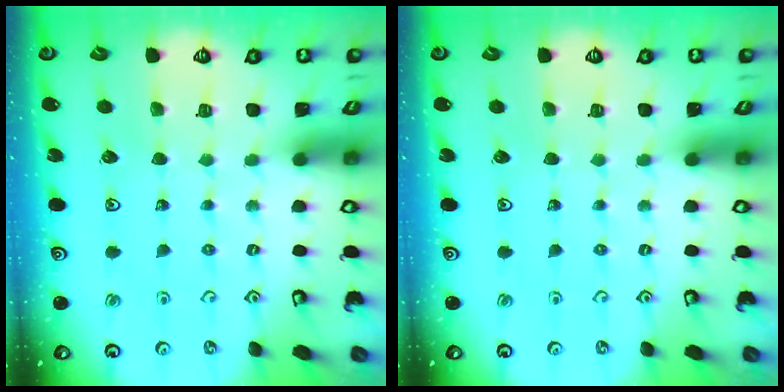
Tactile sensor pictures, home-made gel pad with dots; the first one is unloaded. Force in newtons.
{"total": 0.0}